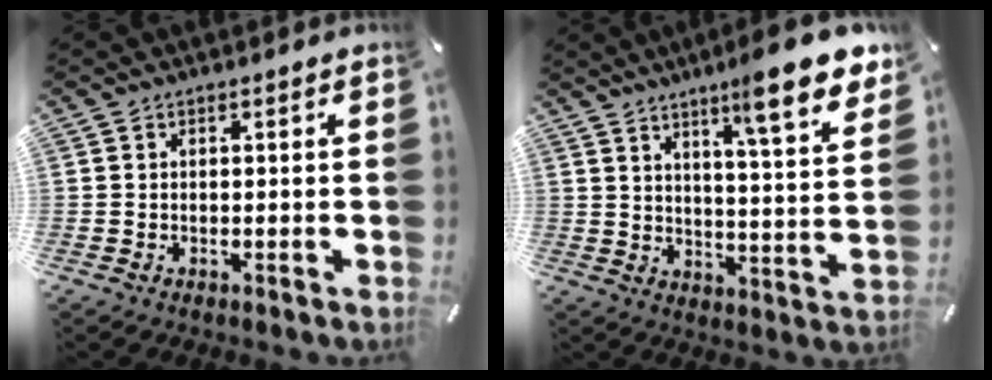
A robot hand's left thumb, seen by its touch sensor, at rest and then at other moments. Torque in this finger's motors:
{"motor_torque": [2.34, 0.69, 1.36, -1.41, 0.33]}